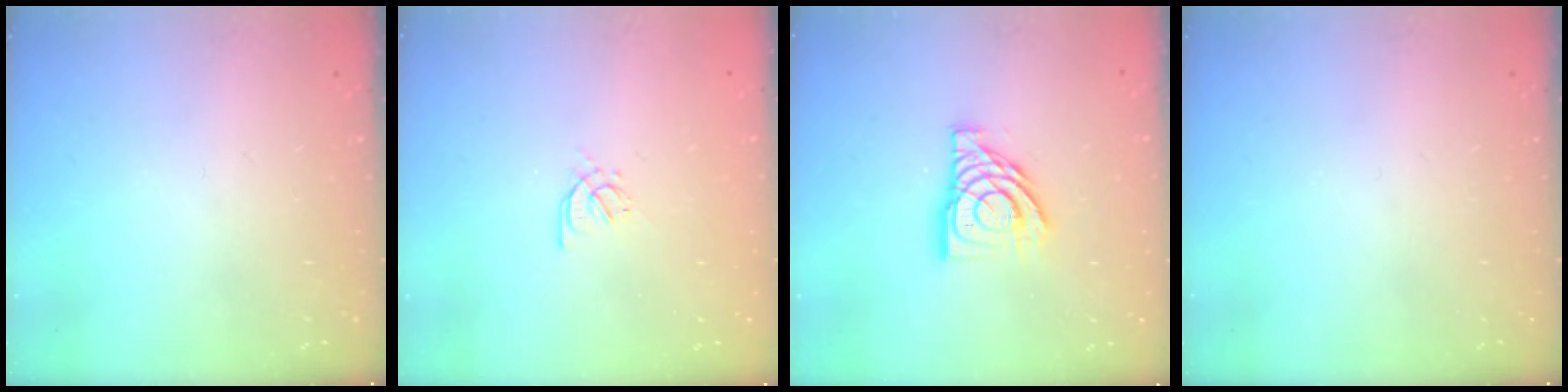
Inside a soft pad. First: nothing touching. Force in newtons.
{"total": 2.4, "press": 2.4, "slide": 0.6}
{"total": 12.5, "press": 12.4, "slide": 1.5}
{"total": 0.0}